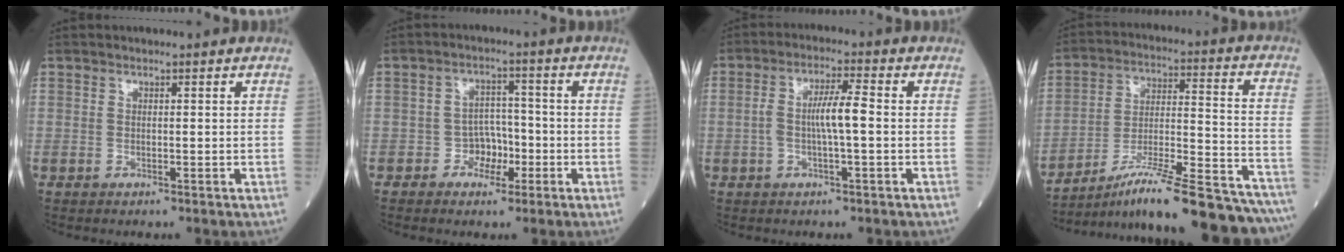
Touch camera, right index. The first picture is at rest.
{"total": 4.2, "force": [-1.7, 3.2, 2.1], "torque": [-0.024, 0.011, -0.030]}
{"total": 5.6, "force": [-0.4, 0.6, 5.5], "torque": [-0.109, 0.012, -0.009]}
{"total": 26.7, "force": [-23.1, 0.8, 13.2], "torque": [-0.138, 0.000, -0.343]}